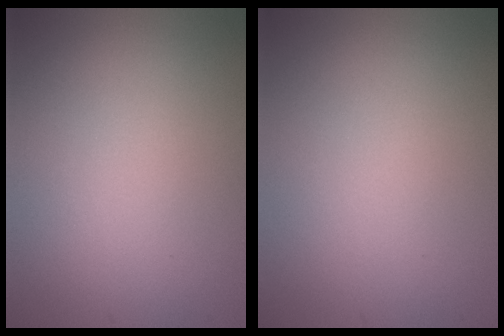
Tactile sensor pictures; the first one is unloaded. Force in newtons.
{"total": 0.0}